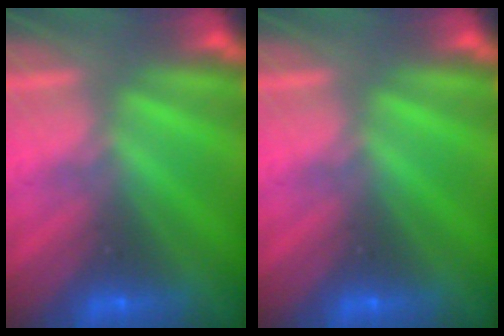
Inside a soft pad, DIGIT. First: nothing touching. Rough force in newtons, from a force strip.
{"total": 0.0}